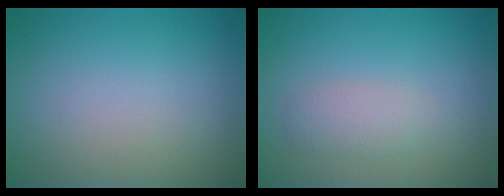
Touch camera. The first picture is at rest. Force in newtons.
{"total": 1.9, "press": 1.9, "slide": 0.1}